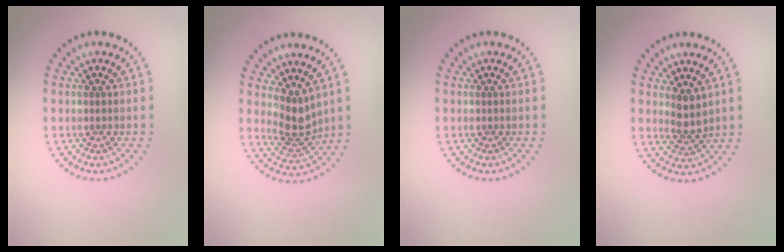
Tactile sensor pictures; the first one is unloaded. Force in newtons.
{"total": 2.9, "press": 2.2, "slide": 1.9}
{"total": 0.0}
{"total": 2.1, "press": 1.7, "slide": 1.1}